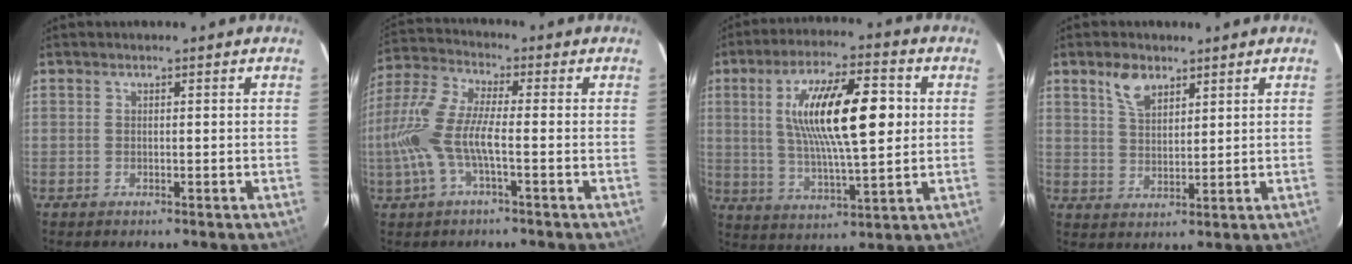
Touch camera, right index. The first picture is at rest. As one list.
[{"total": 11.5, "force": [-2.8, 2.7, 10.8], "torque": [-0.241, -0.001, -0.056]}, {"total": 16.8, "force": [3.0, 4.6, 15.9], "torque": [-0.281, 0.012, 0.056]}, {"total": 5.5, "force": [3.6, 2.9, 3.0], "torque": [-0.053, 0.007, 0.068]}]